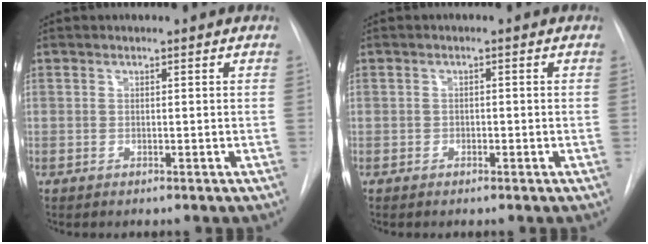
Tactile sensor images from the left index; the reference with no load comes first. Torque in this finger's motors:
{"motor_torque": [-0.06, 0.19, 0.00, 0.00]}